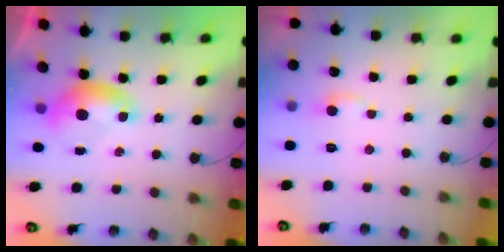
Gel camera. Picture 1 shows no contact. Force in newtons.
{"total": 2.4, "press": 2.4, "slide": 0.4}